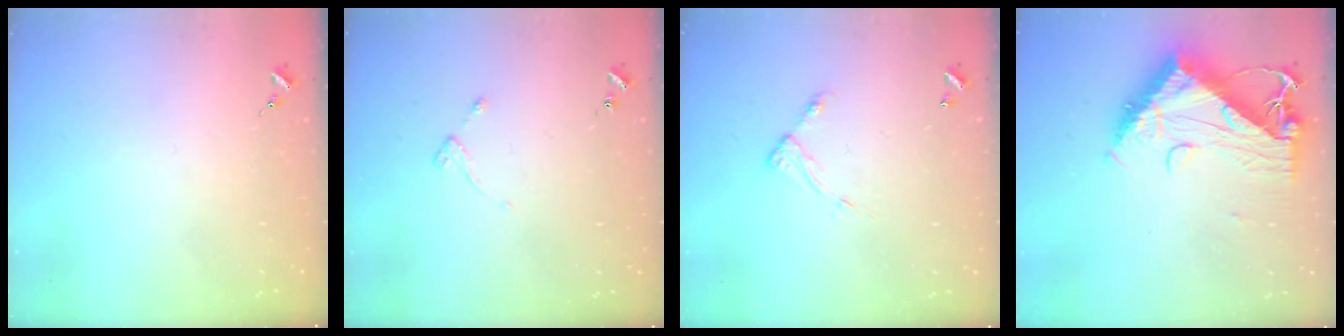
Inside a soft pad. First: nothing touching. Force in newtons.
{"total": 4.3, "press": 4.2, "slide": 0.6}
{"total": 6.4, "press": 6.4, "slide": 0.6}
{"total": 15.6, "press": 15.5, "slide": 1.5}